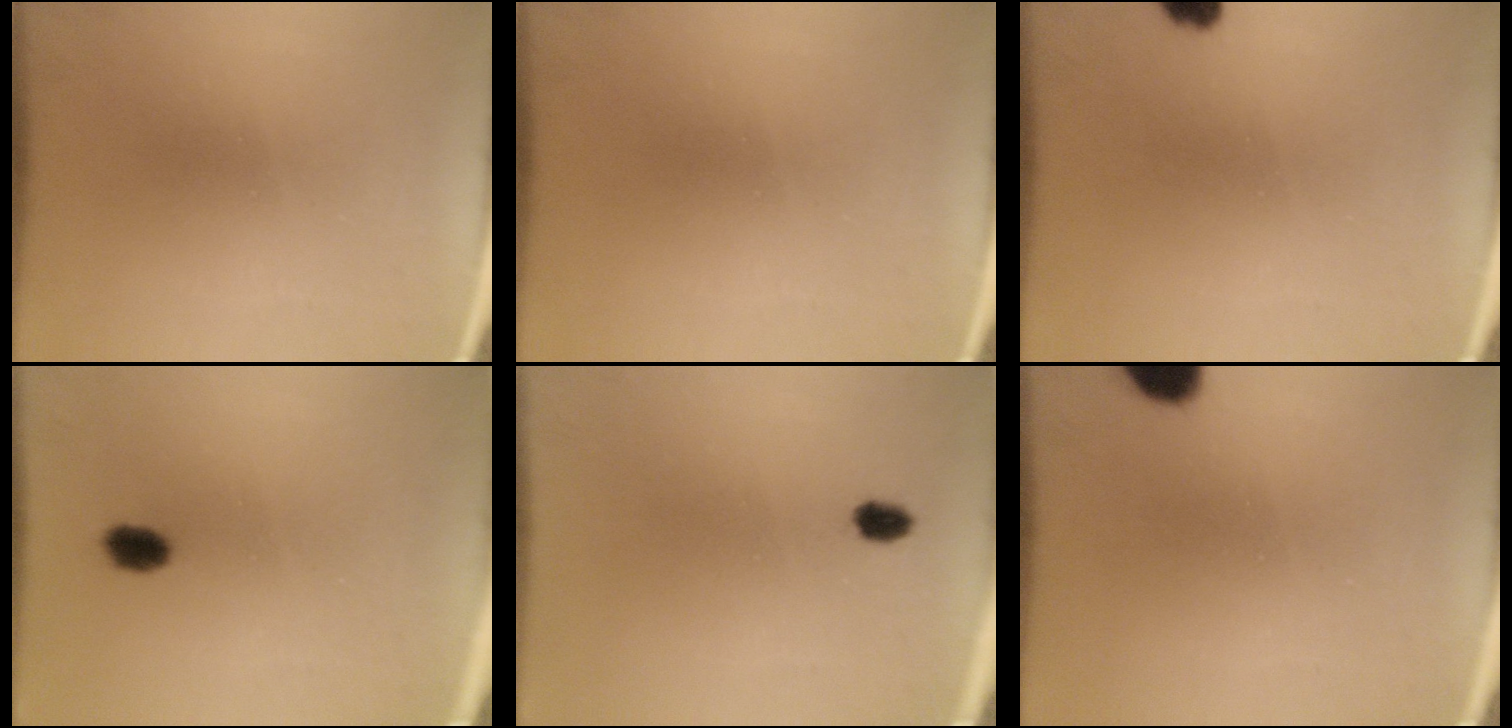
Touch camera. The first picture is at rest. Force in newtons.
{"total": 0.0}
{"total": 5.4}
{"total": 2.8}
{"total": 2.2}
{"total": 7.4}